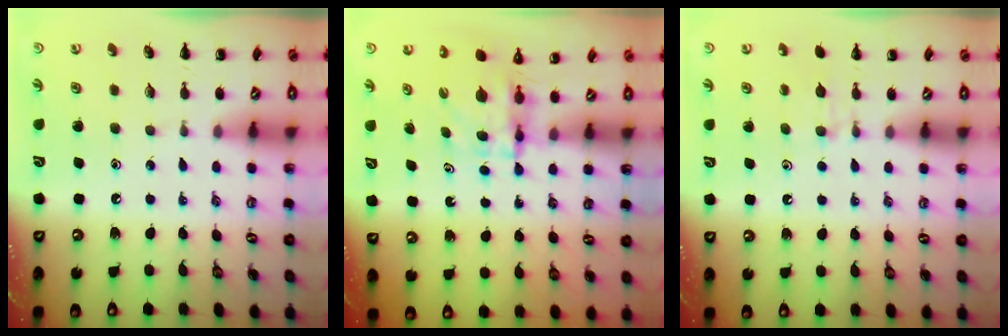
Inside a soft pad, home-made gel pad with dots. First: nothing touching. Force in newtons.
{"total": 3.9, "press": 3.9, "slide": 0.3}
{"total": 6.2, "press": 5.9, "slide": 1.8}